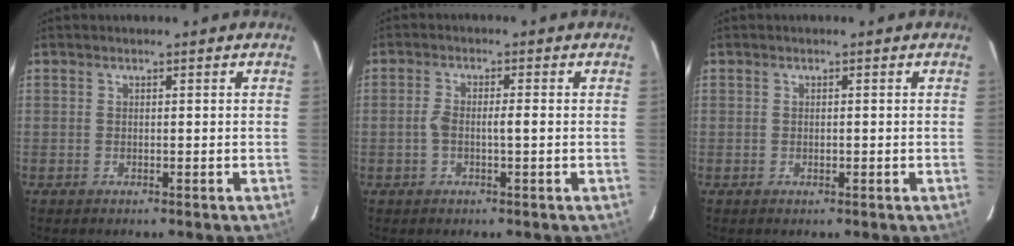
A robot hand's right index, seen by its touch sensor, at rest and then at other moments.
{"total": 3.3, "force": [-0.4, 0.8, 3.2], "torque": [-0.067, 0.011, -0.007]}
{"total": 0.6, "force": [-0.2, 0.2, 0.5], "torque": [-0.010, -0.001, -0.003]}